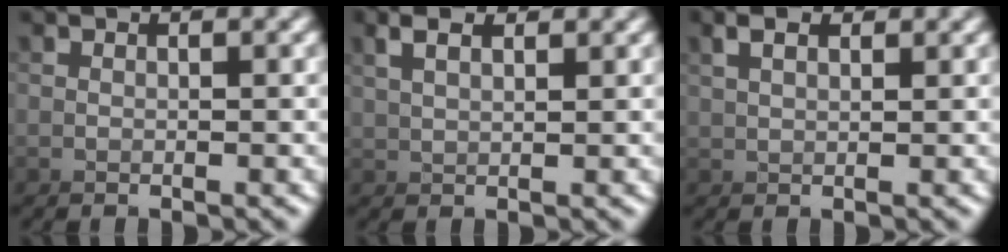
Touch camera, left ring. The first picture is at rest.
{"total": 1.4, "force": [0.5, -1.3, 0.3], "torque": [-0.005, 0.011, 0.007]}
{"total": 1.2, "force": [0.0, -1.2, -0.1], "torque": [0.008, 0.010, -0.002]}